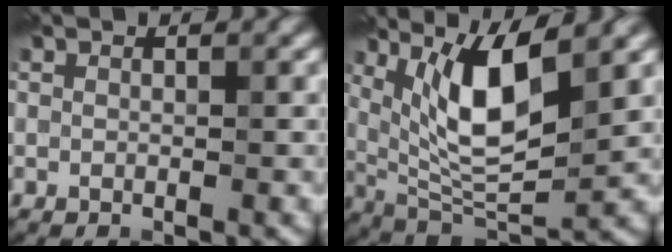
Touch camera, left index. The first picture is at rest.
{"total": 7.9, "force": [3.0, 2.5, 6.9], "torque": [-0.132, -0.017, 0.059]}